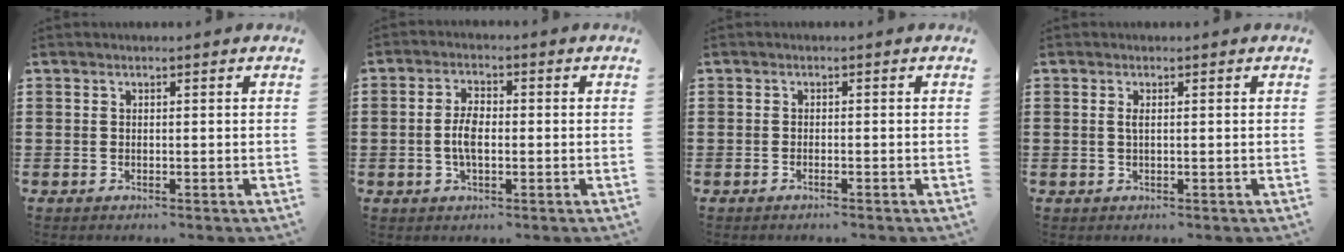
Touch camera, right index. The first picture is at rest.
{"total": 4.4, "force": [-0.6, 2.0, 3.9], "torque": [-0.086, 0.002, -0.015]}
{"total": 0.7, "force": [-0.6, 0.1, 0.4], "torque": [-0.008, -0.003, -0.011]}
{"total": 1.0, "force": [0.1, 0.1, 1.0], "torque": [-0.020, -0.001, 0.001]}